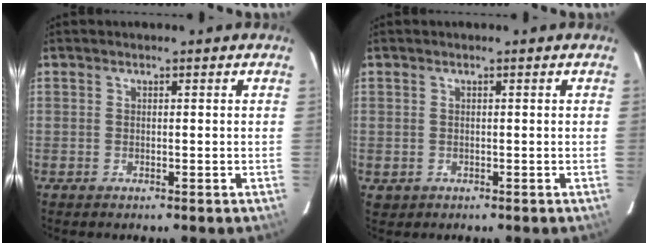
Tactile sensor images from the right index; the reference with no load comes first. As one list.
[{"total": 1.1, "force": [-0.2, 1.1, 0.2], "torque": [-0.006, 0.003, 0.003]}]